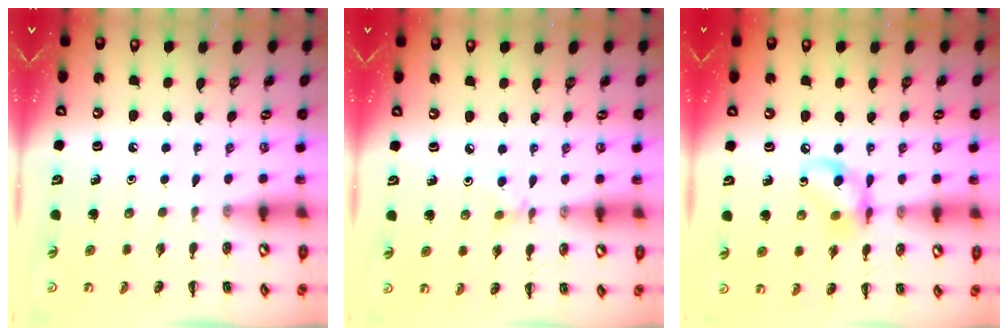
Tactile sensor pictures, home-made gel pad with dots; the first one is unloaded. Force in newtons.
{"total": 2.8, "press": 2.6, "slide": 0.9}
{"total": 9.6, "press": 9.5, "slide": 0.8}